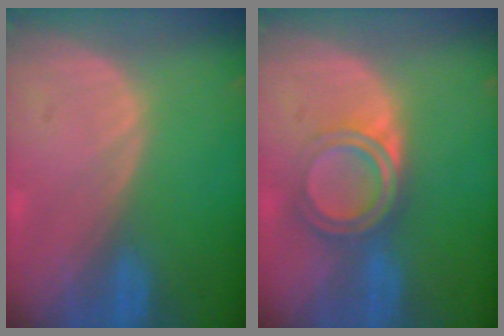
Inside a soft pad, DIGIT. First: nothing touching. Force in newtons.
{"total": 5.8, "press": 5.0, "slide": 2.8}